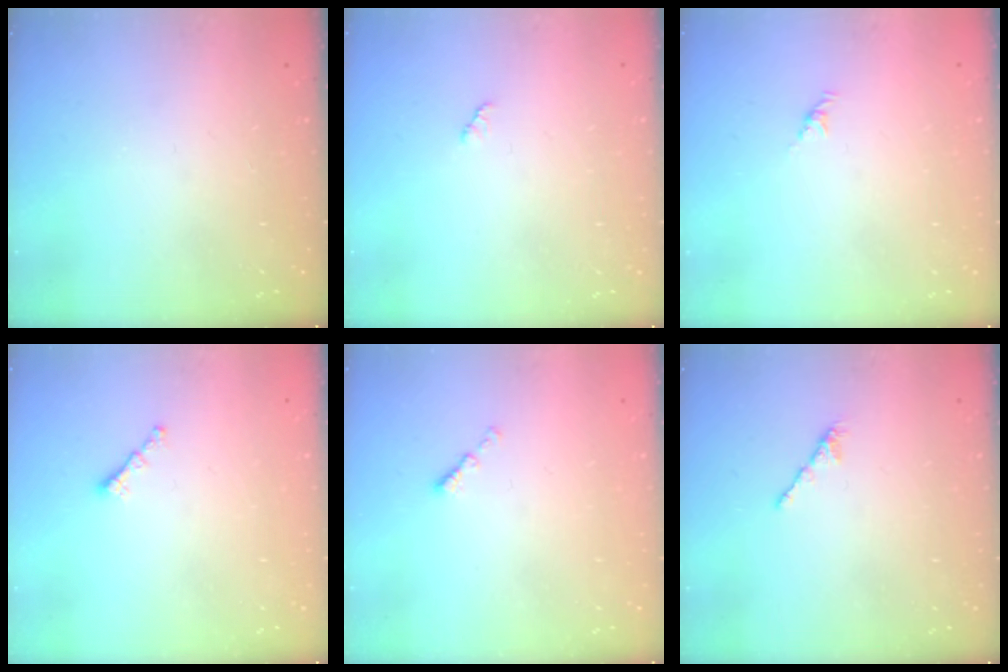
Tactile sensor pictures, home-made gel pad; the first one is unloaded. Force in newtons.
{"total": 2.1, "press": 2.1, "slide": 0.3}
{"total": 2.1, "press": 2.0, "slide": 0.7}
{"total": 0.8, "press": 0.7, "slide": 0.4}
{"total": 0.0}
{"total": 2.1, "press": 2.0, "slide": 0.7}